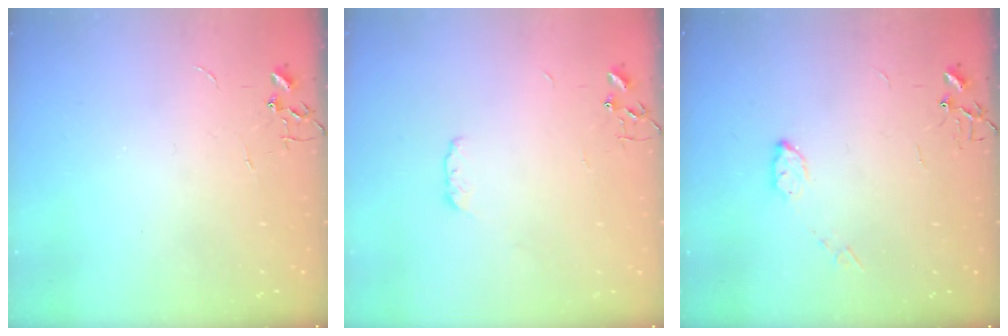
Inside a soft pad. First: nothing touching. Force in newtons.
{"total": 4.2, "press": 4.1, "slide": 0.7}
{"total": 4.5, "press": 4.5, "slide": 0.2}